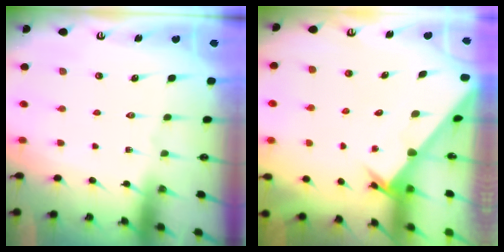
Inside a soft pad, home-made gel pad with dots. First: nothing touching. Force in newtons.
{"total": 2.4, "press": 2.4, "slide": 0.2}